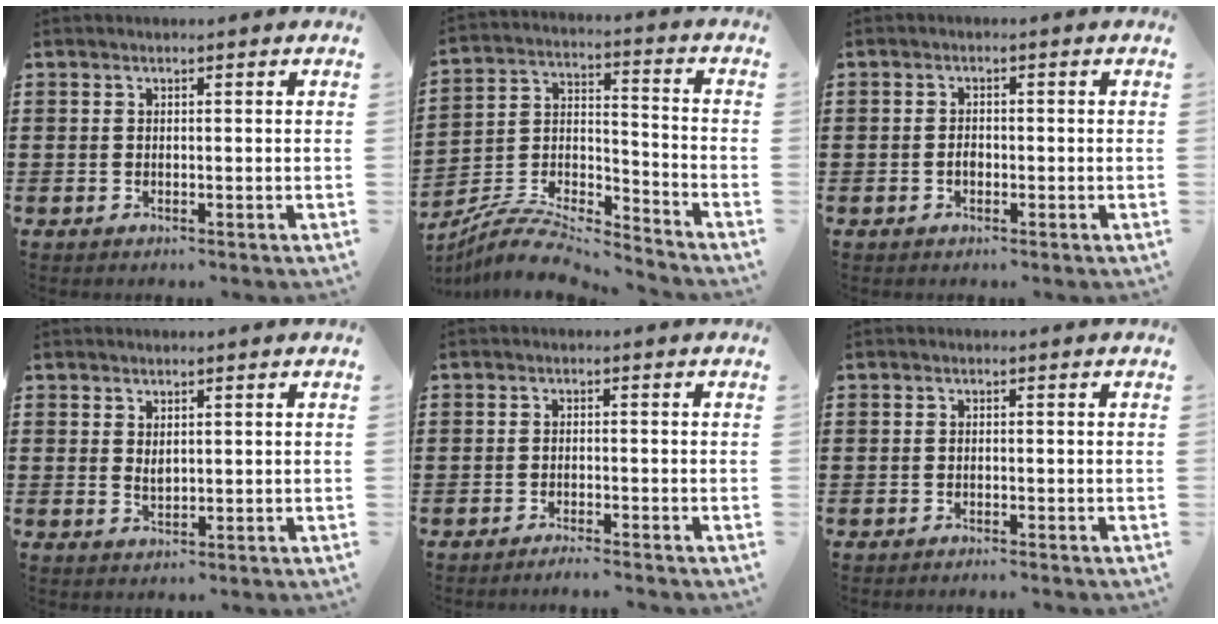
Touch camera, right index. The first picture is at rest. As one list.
[{"total": 8.1, "force": [-7.6, 1.3, 2.4], "torque": [-0.050, 0.005, -0.155]}, {"total": 1.2, "force": [-0.4, 0.7, 0.9], "torque": [-0.018, 0.000, -0.008]}, {"total": 1.3, "force": [0.8, 0.6, 0.9], "torque": [-0.018, 0.004, 0.014]}, {"total": 1.7, "force": [-1.7, -0.2, 0.4], "torque": [-0.007, 0.002, -0.033]}, {"total": 0.7, "force": [-0.7, 0.0, 0.1], "torque": [-0.004, -0.001, -0.015]}]